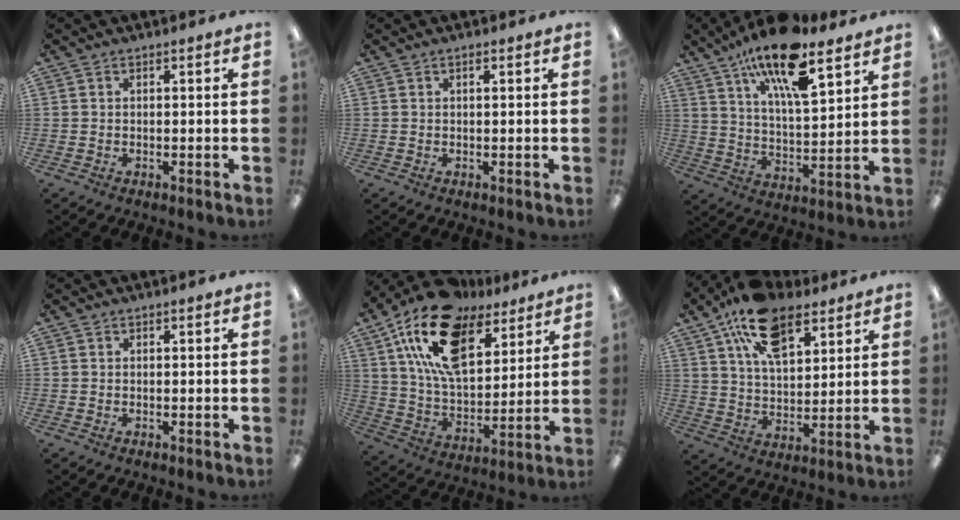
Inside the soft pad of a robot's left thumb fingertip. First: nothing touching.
{"total": 0.7, "force": [0.4, 0.1, 0.5], "torque": [-0.012, 0.002, 0.007]}
{"total": 19.3, "force": [13.0, 6.2, 12.8], "torque": [-0.223, -0.065, 0.217]}
{"total": 0.0}
{"total": 22.0, "force": [13.0, 11.4, 13.6], "torque": [-0.254, -0.052, 0.232]}
{"total": 17.6, "force": [10.3, 9.4, 10.7], "torque": [-0.184, -0.031, 0.185]}